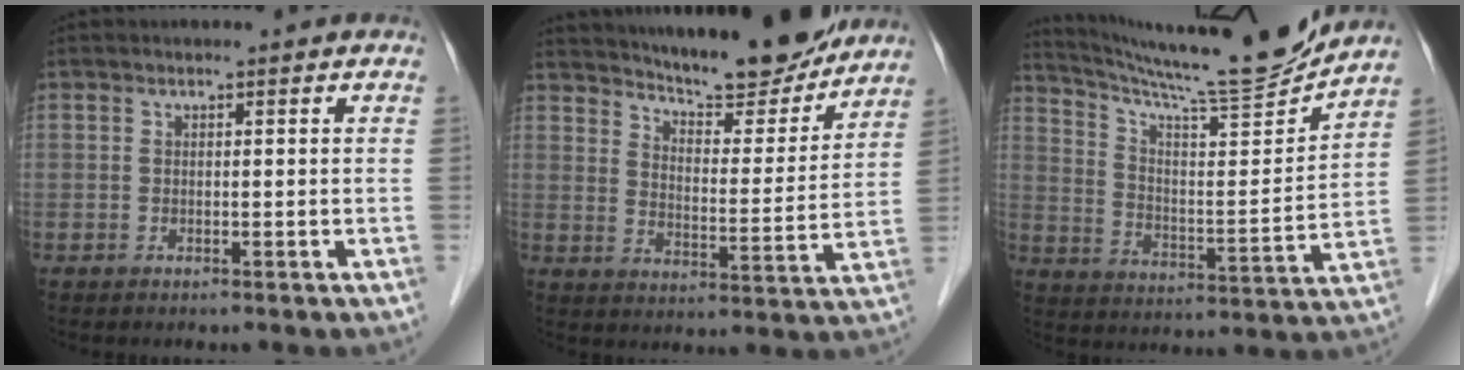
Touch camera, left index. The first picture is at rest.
{"total": 16.3, "force": [14.8, 2.2, 6.3], "torque": [-0.095, -0.023, 0.208]}
{"total": 17.5, "force": [16.4, -1.3, 6.1], "torque": [-0.109, -0.044, 0.254]}